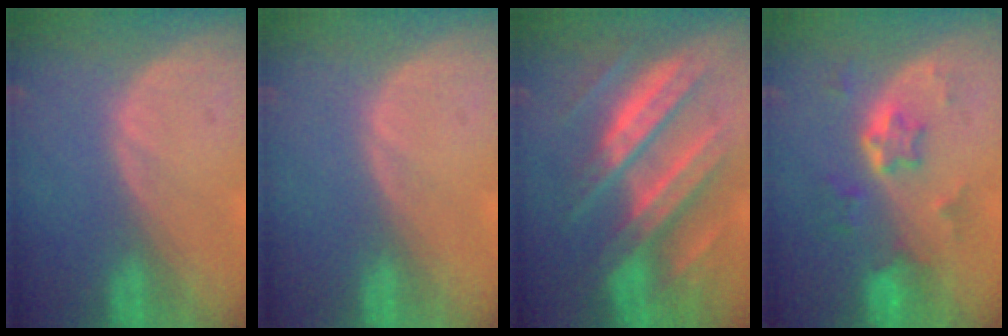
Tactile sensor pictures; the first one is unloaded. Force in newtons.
{"total": 0.0}
{"total": 11.4, "press": 11.3, "slide": 1.0}
{"total": 5.8, "press": 5.2, "slide": 2.5}